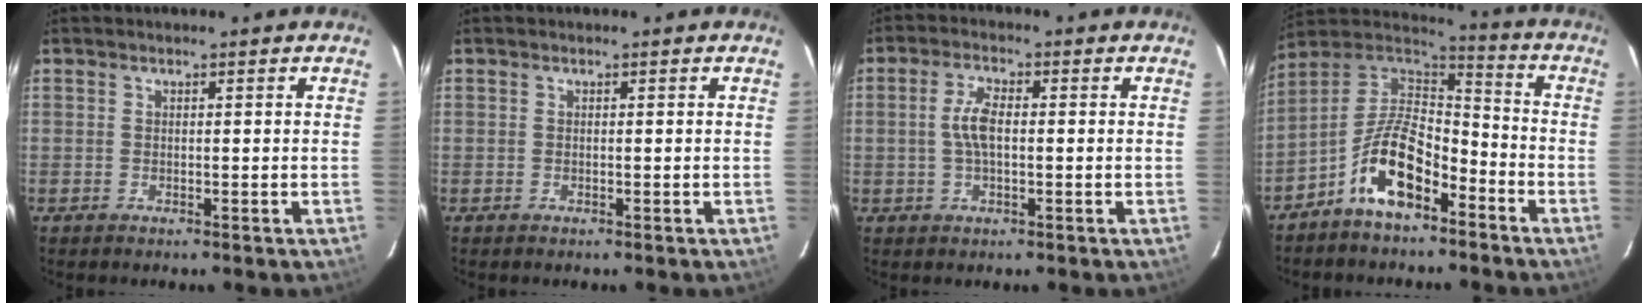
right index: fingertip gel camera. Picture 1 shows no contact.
{"total": 0.0}
{"total": 4.9, "force": [0.0, 2.0, 4.4], "torque": [-0.092, 0.007, 0.000]}
{"total": 12.7, "force": [-7.1, 5.6, 8.9], "torque": [-0.181, 0.017, -0.134]}